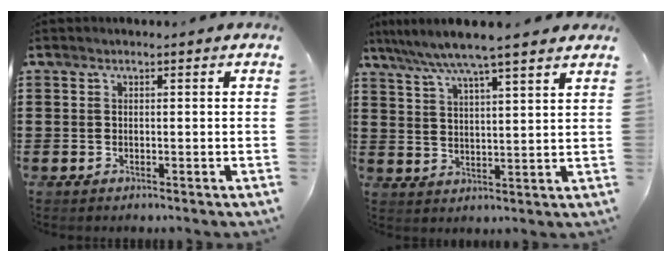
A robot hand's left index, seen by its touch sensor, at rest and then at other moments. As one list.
[{"total": 6.0, "force": [5.1, -0.4, 3.1], "torque": [-0.079, -0.023, 0.086]}]